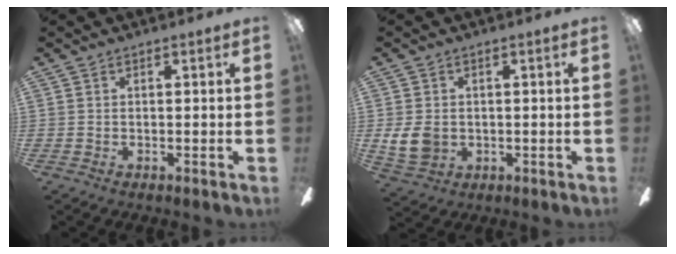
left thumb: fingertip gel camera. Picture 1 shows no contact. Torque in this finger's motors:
{"motor_torque": [0.25, 0.41, 0.29, -0.45, 0.05]}